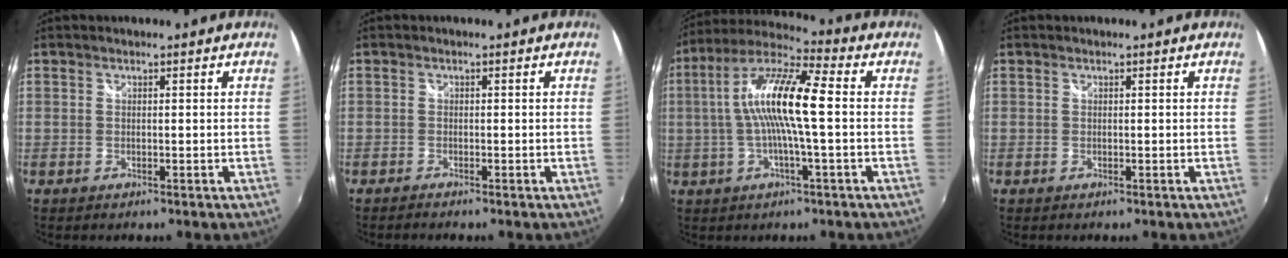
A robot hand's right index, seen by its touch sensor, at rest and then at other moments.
{"total": 1.1, "force": [-1.1, 0.3, 0.3], "torque": [-0.012, -0.005, -0.022]}
{"total": 14.1, "force": [0.4, 2.0, 14.0], "torque": [-0.266, 0.018, -0.003]}
{"total": 0.0}